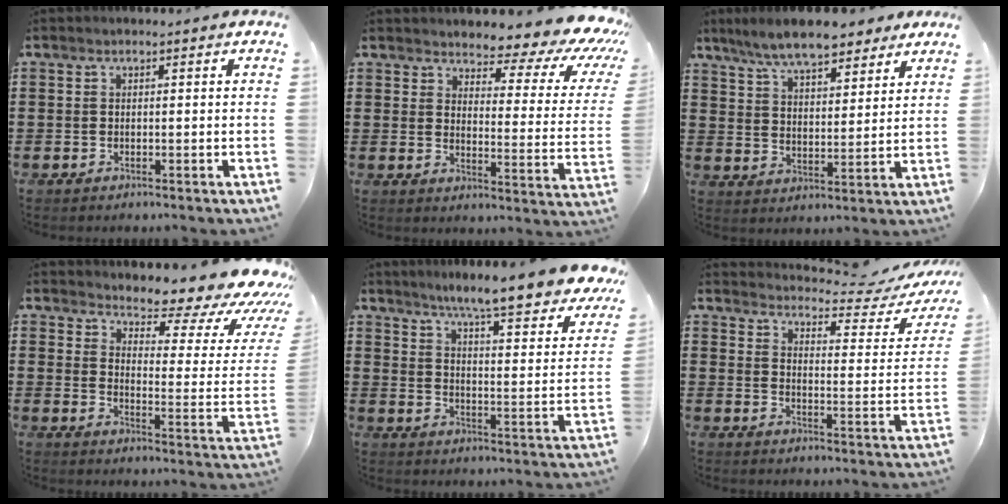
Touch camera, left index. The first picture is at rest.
{"total": 5.4, "force": [4.6, 1.6, 2.4], "torque": [-0.040, -0.044, 0.071]}
{"total": 8.6, "force": [7.6, 1.6, 3.6], "torque": [-0.098, -0.016, 0.140]}
{"total": 8.7, "force": [7.5, 1.6, 4.1], "torque": [-0.066, -0.069, 0.121]}
{"total": 7.6, "force": [6.7, -0.8, 3.5], "torque": [-0.078, -0.058, 0.106]}
{"total": 4.4, "force": [4.1, 0.4, 1.6], "torque": [-0.040, -0.037, 0.061]}